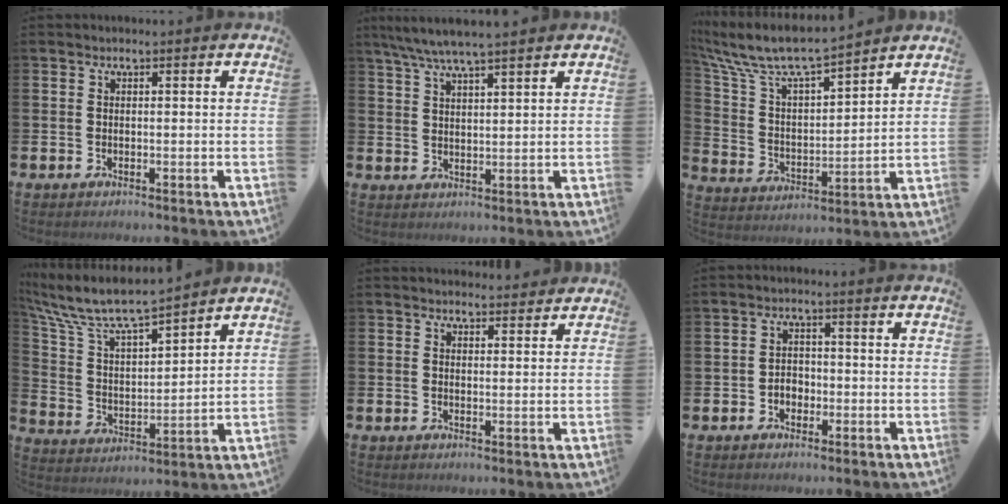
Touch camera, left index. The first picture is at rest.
{"total": 5.5, "force": [4.9, 0.1, 2.3], "torque": [-0.057, -0.016, 0.088]}
{"total": 8.7, "force": [8.1, 1.4, 2.8], "torque": [-0.095, -0.058, 0.139]}
{"total": 8.6, "force": [8.0, 1.4, 2.9], "torque": [-0.097, -0.056, 0.136]}
{"total": 2.3, "force": [2.3, 0.5, 0.0], "torque": [0.004, -0.014, 0.040]}
{"total": 2.3, "force": [-0.9, 1.8, 1.0], "torque": [-0.013, 0.000, -0.023]}